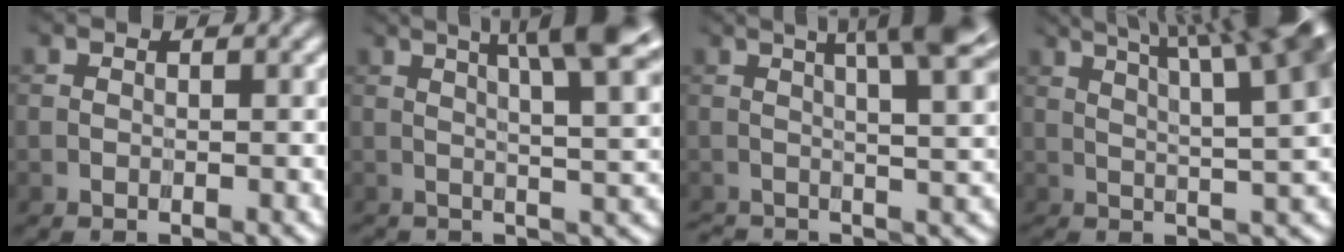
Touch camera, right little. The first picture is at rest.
{"total": 9.0, "force": [3.1, 2.5, 8.0], "torque": [-0.069, 0.023, 0.036]}
{"total": 7.7, "force": [1.9, 2.2, 7.1], "torque": [-0.065, 0.020, 0.023]}
{"total": 13.5, "force": [5.5, 3.6, 11.8], "torque": [-0.138, 0.040, 0.077]}